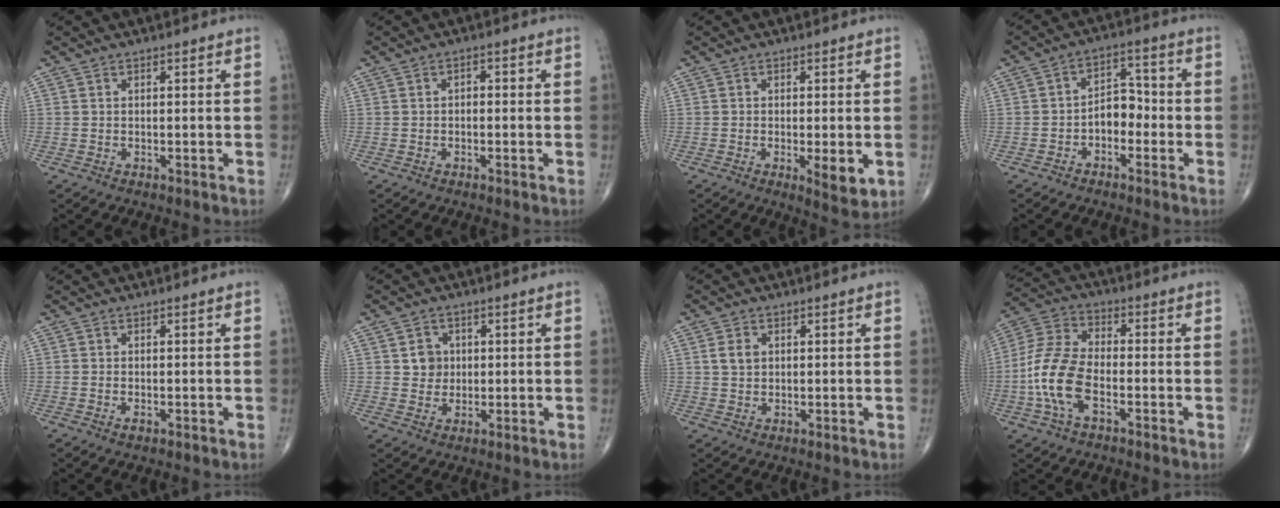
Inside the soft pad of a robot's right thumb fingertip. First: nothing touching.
{"total": 1.2, "force": [-0.2, 0.9, 0.9], "torque": [-0.005, 0.007, -0.008]}
{"total": 5.1, "force": [-1.1, 1.5, 4.8], "torque": [-0.071, -0.014, -0.018]}
{"total": 5.8, "force": [-2.0, 3.9, 3.9], "torque": [-0.034, 0.032, -0.045]}
{"total": 0.9, "force": [-0.4, 0.5, 0.7], "torque": [-0.012, 0.000, -0.006]}
{"total": 3.9, "force": [0.7, 3.6, 1.4], "torque": [0.000, 0.001, 0.009]}
{"total": 2.9, "force": [0.7, 2.1, 1.8], "torque": [-0.027, 0.000, 0.015]}
{"total": 12.0, "force": [-3.6, 6.3, 9.6], "torque": [-0.208, 0.029, -0.075]}